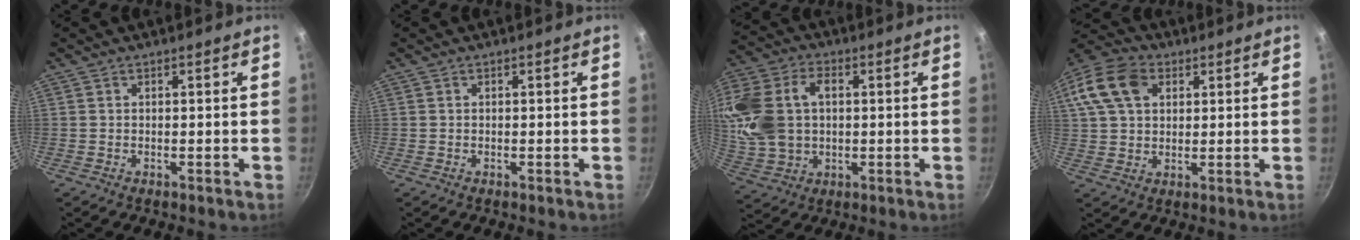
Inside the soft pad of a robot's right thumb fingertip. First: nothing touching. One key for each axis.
{"total": 0.0}
{"total": 17.2, "fx": 2.2, "fy": 12.2, "fz": 12.0, "tx": -0.245, "ty": 0.019, "tz": 0.045}
{"total": 14.7, "fx": 4.9, "fy": 10.5, "fz": 9.1, "tx": -0.178, "ty": 0.020, "tz": 0.078}